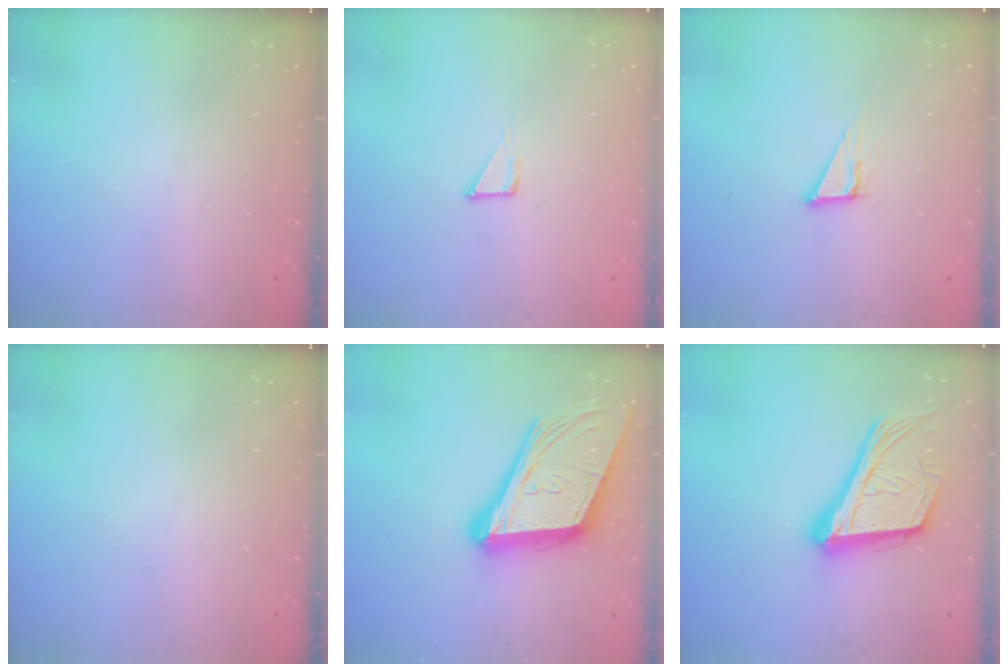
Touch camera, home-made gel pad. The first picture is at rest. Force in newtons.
{"total": 2.3, "press": 2.3, "slide": 0.1}
{"total": 5.1, "press": 5.1, "slide": 0.5}
{"total": 0.0}
{"total": 22.1, "press": 21.7, "slide": 4.6}
{"total": 23.2, "press": 22.7, "slide": 5.0}